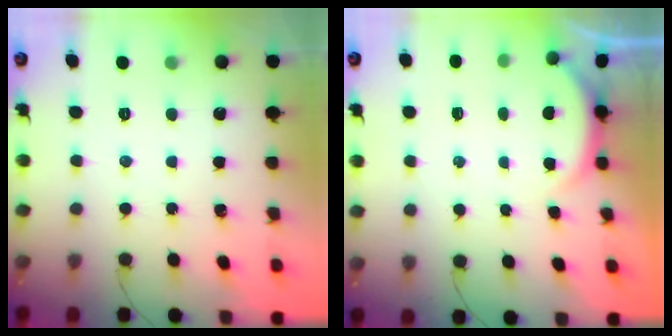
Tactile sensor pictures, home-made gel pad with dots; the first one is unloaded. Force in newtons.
{"total": 2.2, "press": 2.2, "slide": 0.6}